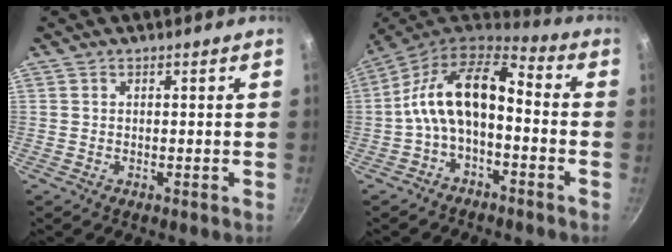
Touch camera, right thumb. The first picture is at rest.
{"total": 13.8, "force": [-1.7, 7.3, 11.6], "torque": [-0.196, 0.066, -0.044]}